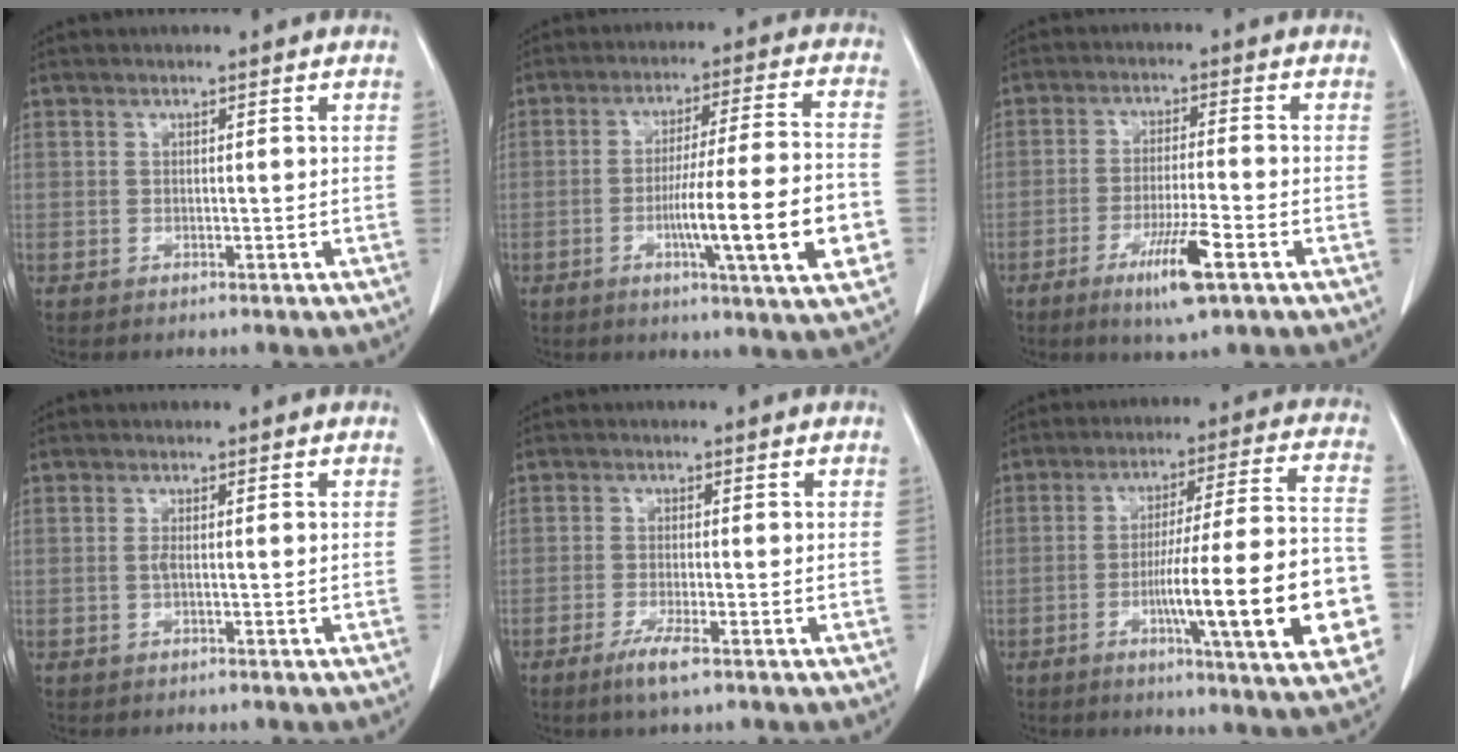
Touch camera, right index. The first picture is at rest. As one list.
[{"total": 15.8, "force": [-4.4, 0.0, 15.2], "torque": [-0.226, -0.008, -0.069]}, {"total": 8.2, "force": [-4.3, 0.3, 7.0], "torque": [-0.125, -0.016, -0.071]}, {"total": 1.0, "force": [-0.1, 0.1, 0.9], "torque": [-0.021, -0.001, -0.002]}, {"total": 3.6, "force": [-2.2, 0.1, 2.9], "torque": [-0.059, -0.009, -0.042]}, {"total": 21.5, "force": [-5.7, 1.1, 20.7], "torque": [-0.255, 0.003, -0.078]}]